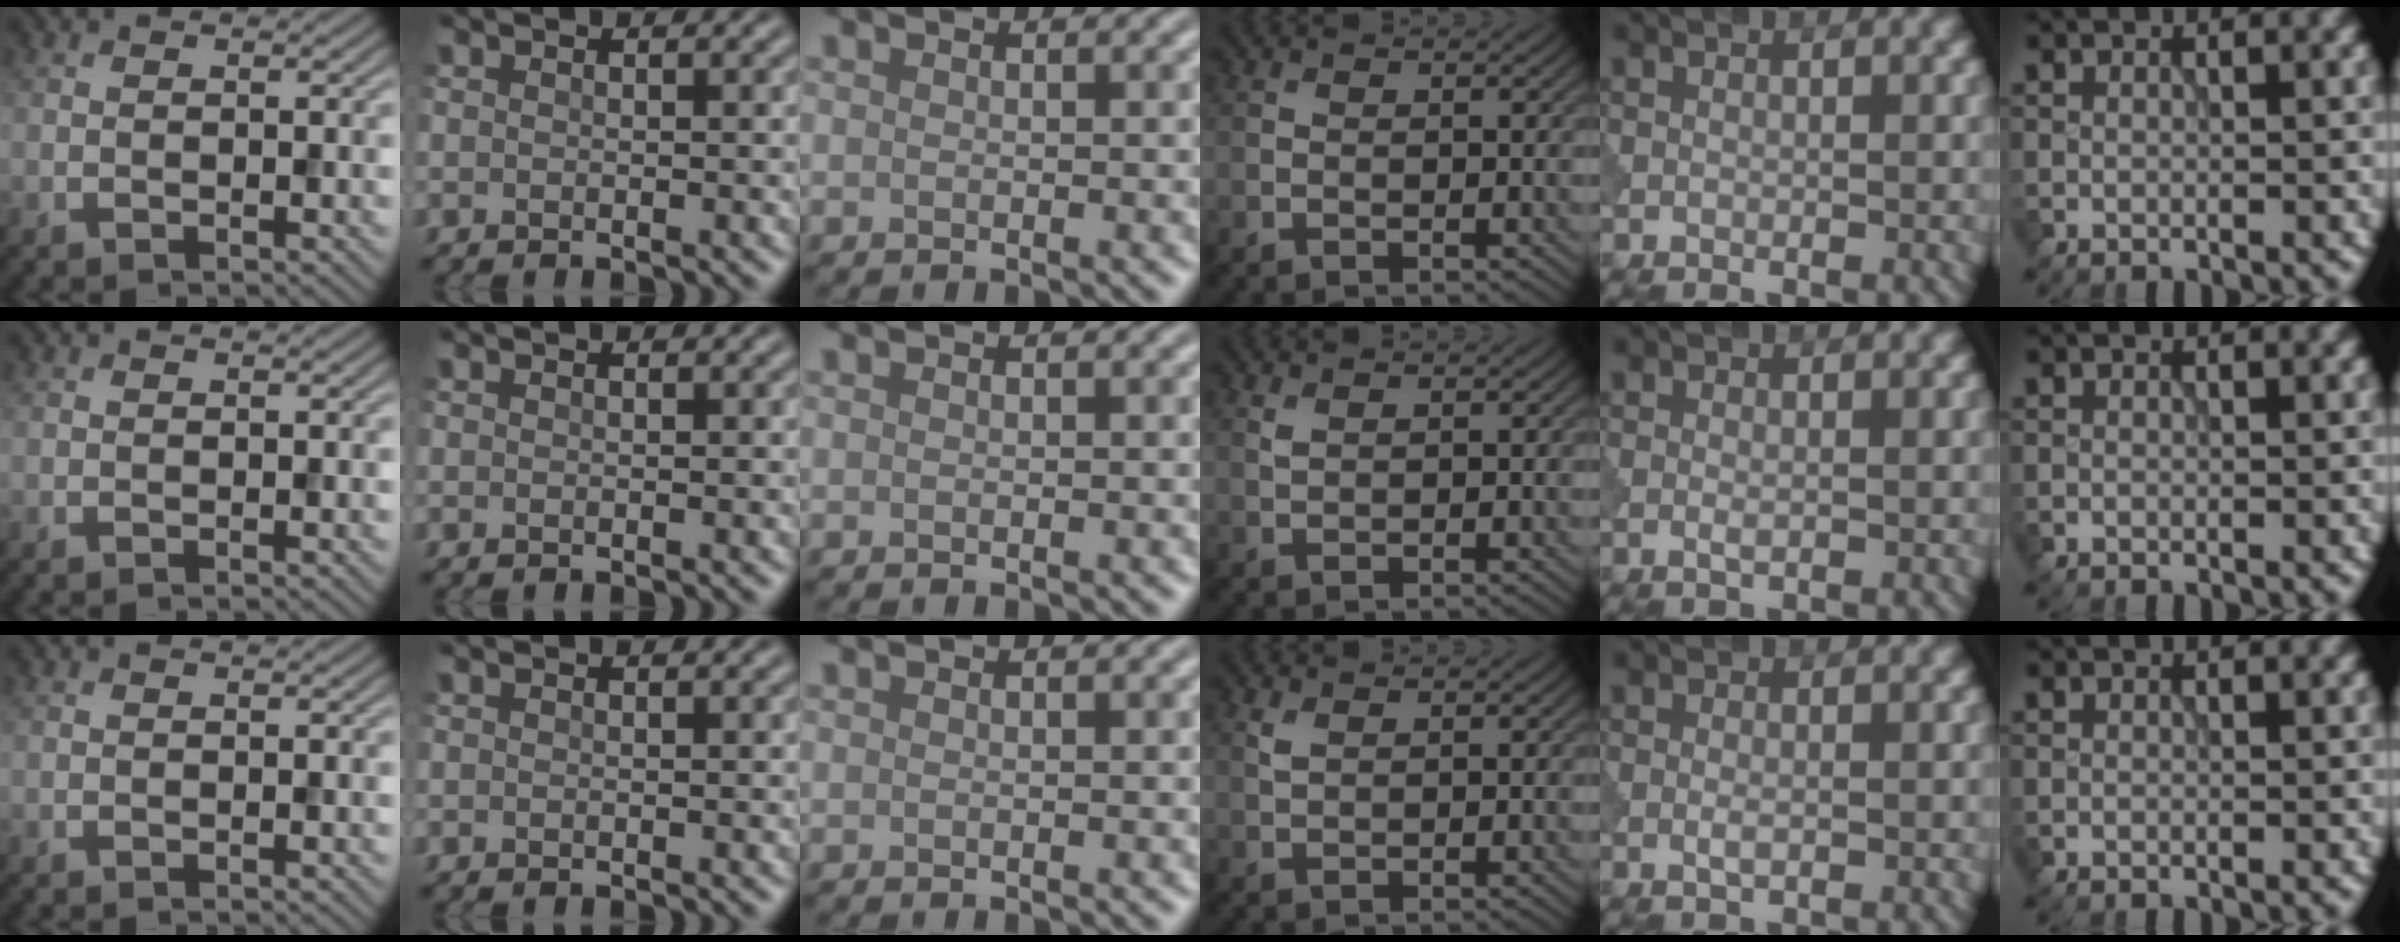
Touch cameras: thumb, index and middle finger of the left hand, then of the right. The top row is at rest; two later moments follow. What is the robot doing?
{"motion": "dispense", "object": "pipette"}